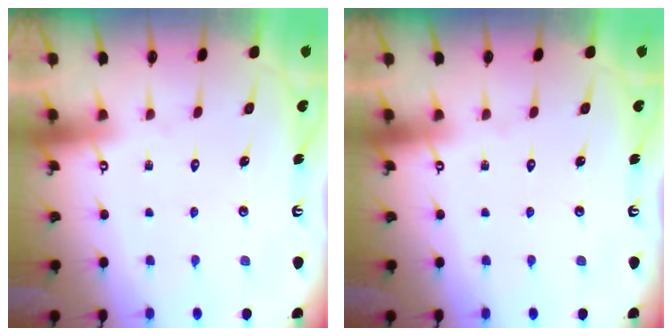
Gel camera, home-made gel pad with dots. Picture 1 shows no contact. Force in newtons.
{"total": 0.0}